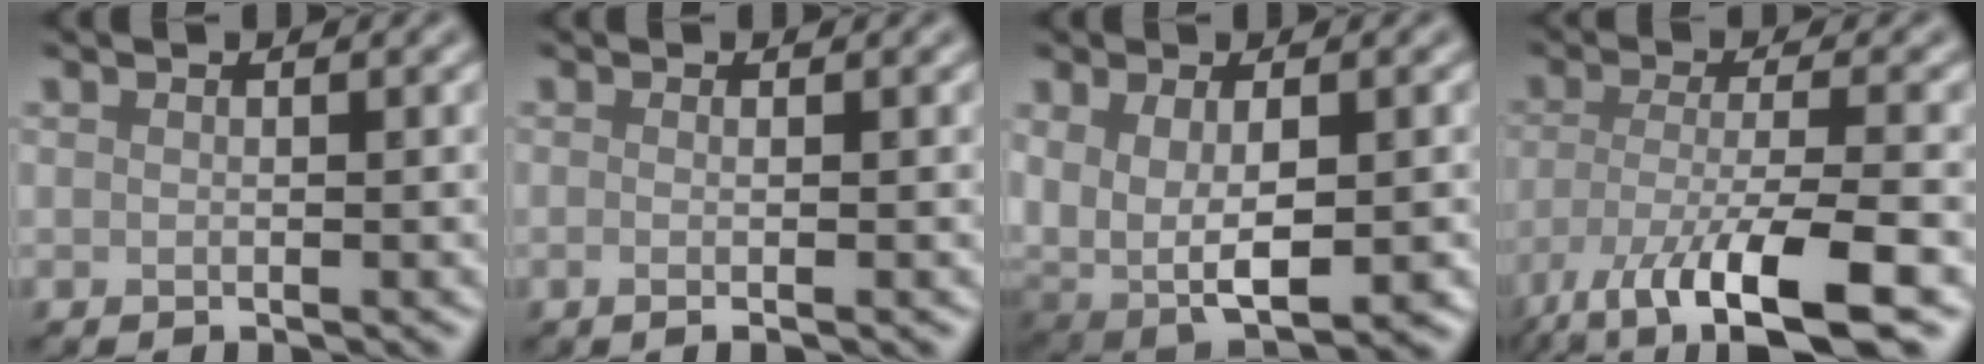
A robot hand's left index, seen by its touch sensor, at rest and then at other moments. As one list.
[{"total": 1.8, "force": [-0.1, 0.6, 1.7], "torque": [-0.019, -0.003, -0.016]}, {"total": 6.8, "force": [0.1, 4.2, 5.4], "torque": [-0.107, -0.022, 0.015]}, {"total": 9.2, "force": [-5.1, 2.5, 7.2], "torque": [-0.128, -0.020, -0.092]}]